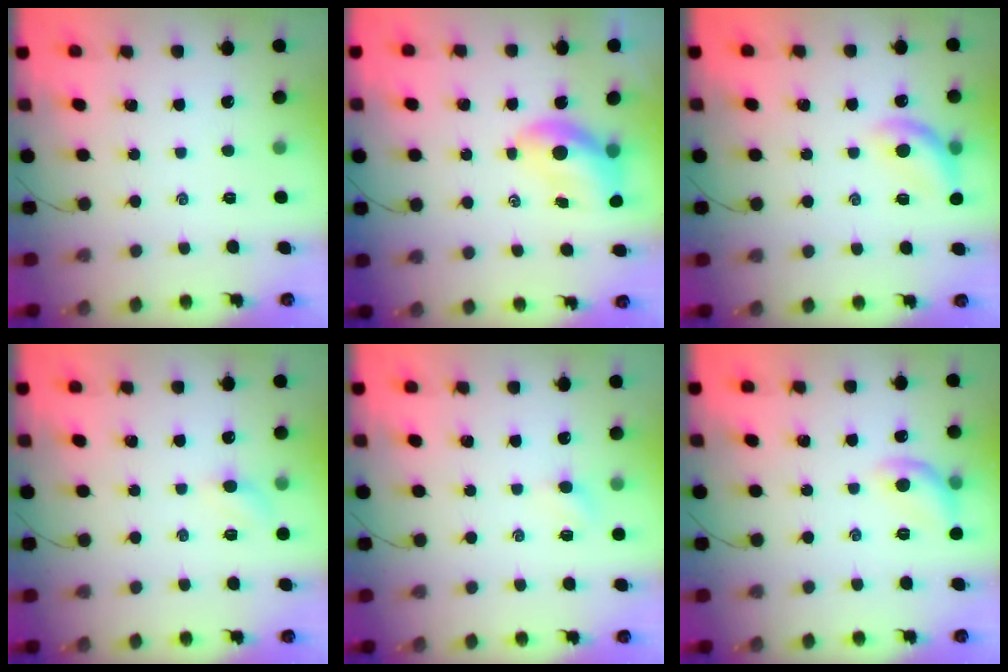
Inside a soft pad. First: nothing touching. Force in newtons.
{"total": 7.1, "press": 7.0, "slide": 0.9}
{"total": 12.2, "press": 12.0, "slide": 2.5}
{"total": 3.6, "press": 3.4, "slide": 1.1}
{"total": 4.0, "press": 3.8, "slide": 1.2}
{"total": 9.1, "press": 9.1, "slide": 0.8}